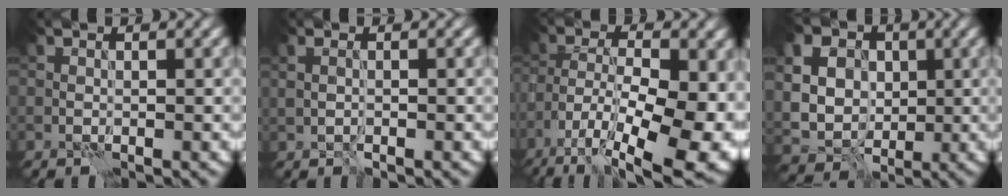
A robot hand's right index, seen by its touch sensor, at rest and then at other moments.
{"total": 1.2, "force": [0.0, 0.7, 0.9], "torque": [-0.019, -0.003, 0.005]}
{"total": 14.8, "force": [-7.2, 6.4, 11.2], "torque": [-0.189, -0.023, -0.107]}
{"total": 13.8, "force": [4.1, 11.5, 6.5], "torque": [-0.134, 0.022, 0.060]}